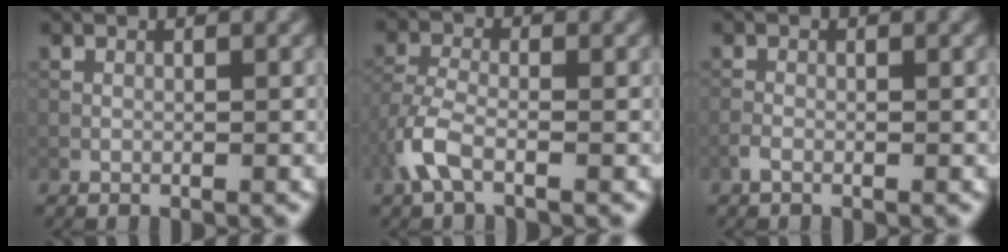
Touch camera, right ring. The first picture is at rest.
{"total": 3.4, "force": [-1.9, 1.3, 2.5], "torque": [-0.062, 0.002, -0.050]}
{"total": 0.7, "force": [-0.5, 0.3, 0.4], "torque": [-0.011, 0.001, -0.013]}